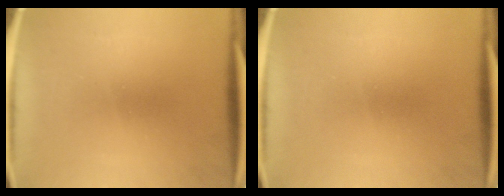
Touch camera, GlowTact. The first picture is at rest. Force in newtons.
{"total": 0.0}